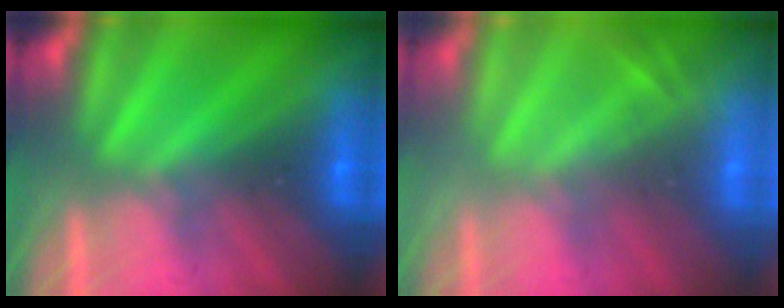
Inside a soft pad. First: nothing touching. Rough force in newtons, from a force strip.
{"total": 2.0}